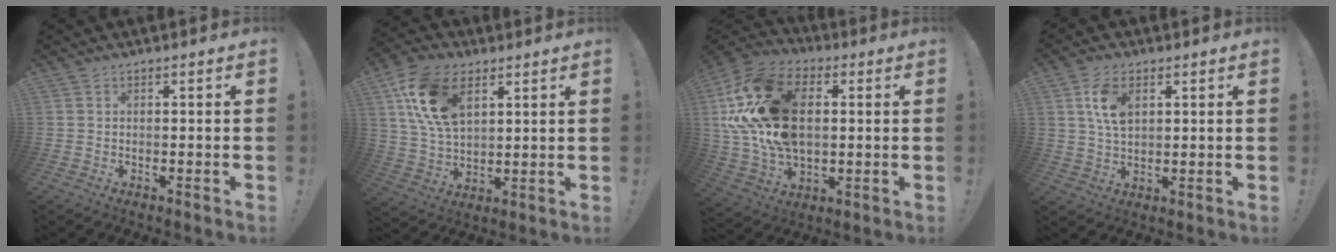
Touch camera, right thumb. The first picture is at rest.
{"total": 17.2, "force": [7.5, 10.7, 11.2], "torque": [-0.219, -0.019, 0.142]}
{"total": 26.3, "force": [4.5, 17.8, 18.8], "torque": [-0.348, 0.000, 0.090]}
{"total": 8.2, "force": [3.0, 5.1, 5.7], "torque": [-0.098, -0.004, 0.054]}